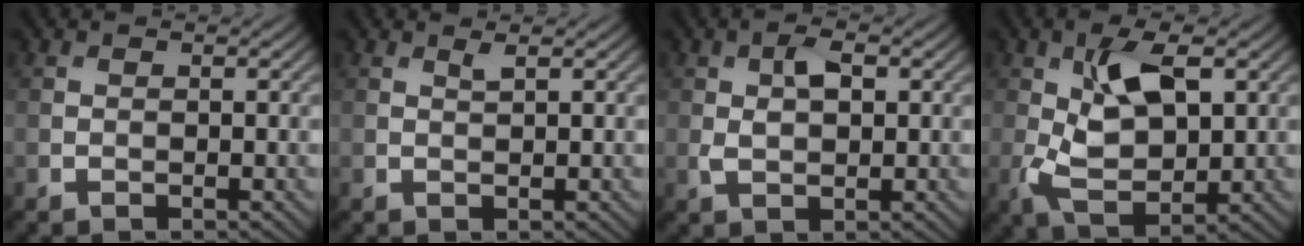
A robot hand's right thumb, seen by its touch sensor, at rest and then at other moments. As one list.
[{"total": 0.8, "force": [0.6, 0.0, 0.5], "torque": [-0.010, 0.001, 0.012]}, {"total": 3.6, "force": [0.8, 2.0, 2.9], "torque": [-0.061, 0.000, 0.017]}, {"total": 8.5, "force": [1.7, 4.3, 7.1], "torque": [-0.152, -0.002, 0.032]}]